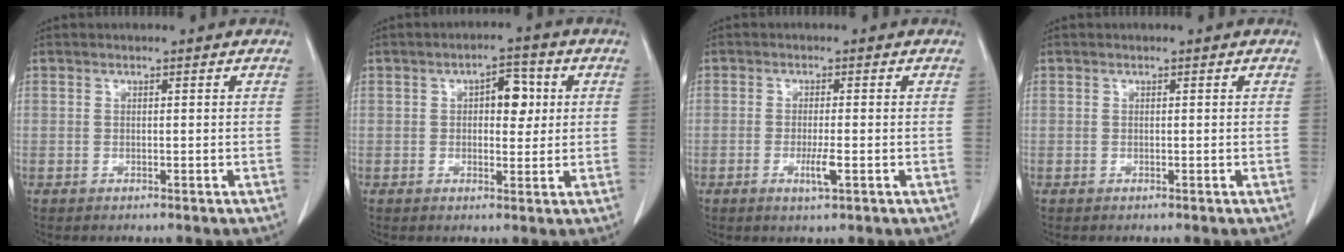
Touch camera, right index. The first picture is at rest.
{"total": 5.0, "force": [1.1, 2.5, 4.2], "torque": [-0.058, 0.013, 0.015]}
{"total": 2.9, "force": [-1.0, 0.2, 2.7], "torque": [-0.053, -0.005, -0.017]}
{"total": 0.0}